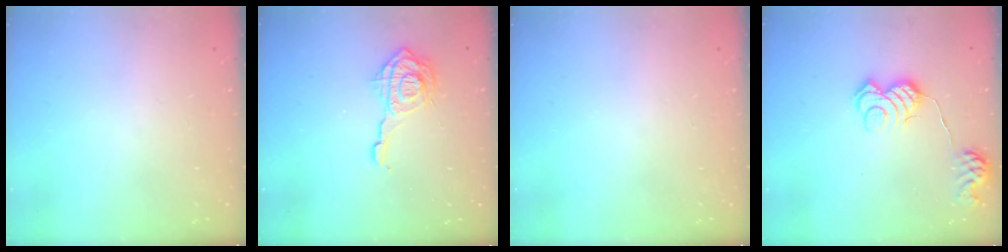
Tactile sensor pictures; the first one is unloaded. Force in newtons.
{"total": 12.4, "press": 12.4, "slide": 1.3}
{"total": 0.0}
{"total": 11.1, "press": 11.0, "slide": 0.7}